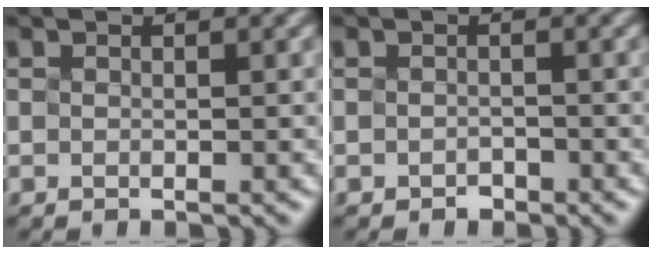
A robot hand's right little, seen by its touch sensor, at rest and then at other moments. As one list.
[{"total": 0.9, "force": [-0.8, -0.1, -0.4], "torque": [0.004, -0.003, 0.000]}]